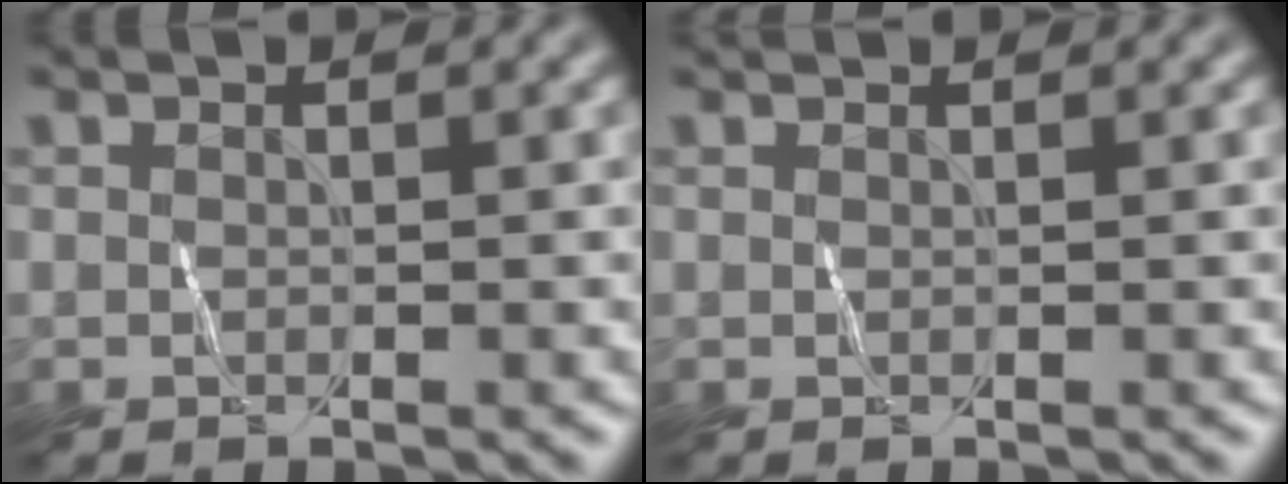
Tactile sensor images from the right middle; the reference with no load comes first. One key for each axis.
{"total": 1.0, "fx": 1.0, "fy": 0.0, "fz": 0.2, "tx": -0.006, "ty": 0.000, "tz": 0.015}